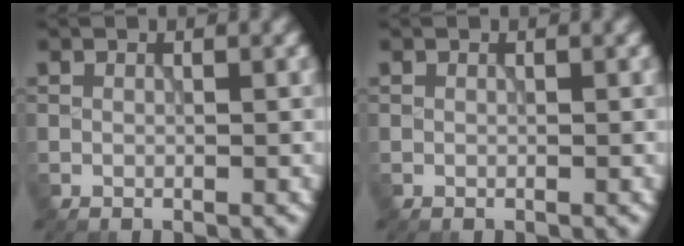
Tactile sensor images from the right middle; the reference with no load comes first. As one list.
[{"total": 0.0}]